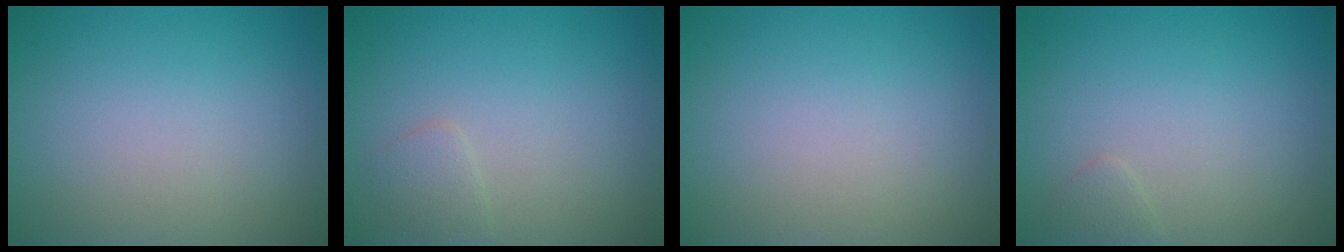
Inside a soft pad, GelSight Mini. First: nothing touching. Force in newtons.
{"total": 1.2, "press": 1.2, "slide": 0.1}
{"total": 0.0}
{"total": 0.8, "press": 0.8, "slide": 0.0}